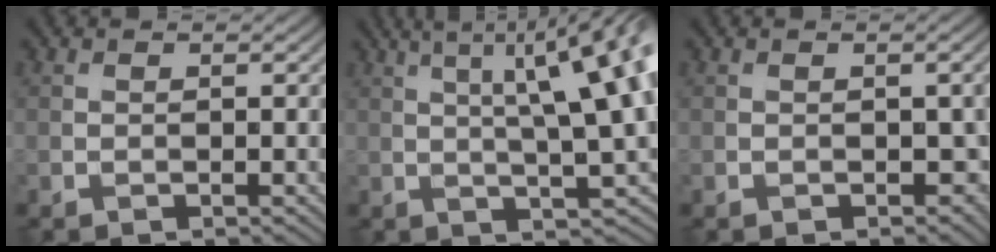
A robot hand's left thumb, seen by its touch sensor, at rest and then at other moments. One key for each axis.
{"total": 14.1, "fx": 3.4, "fy": 3.9, "fz": 13.1, "tx": -0.144, "ty": 0.039, "tz": 0.056}
{"total": 1.9, "fx": -0.8, "fy": 1.1, "fz": 1.4, "tx": -0.019, "ty": -0.005, "tz": -0.003}